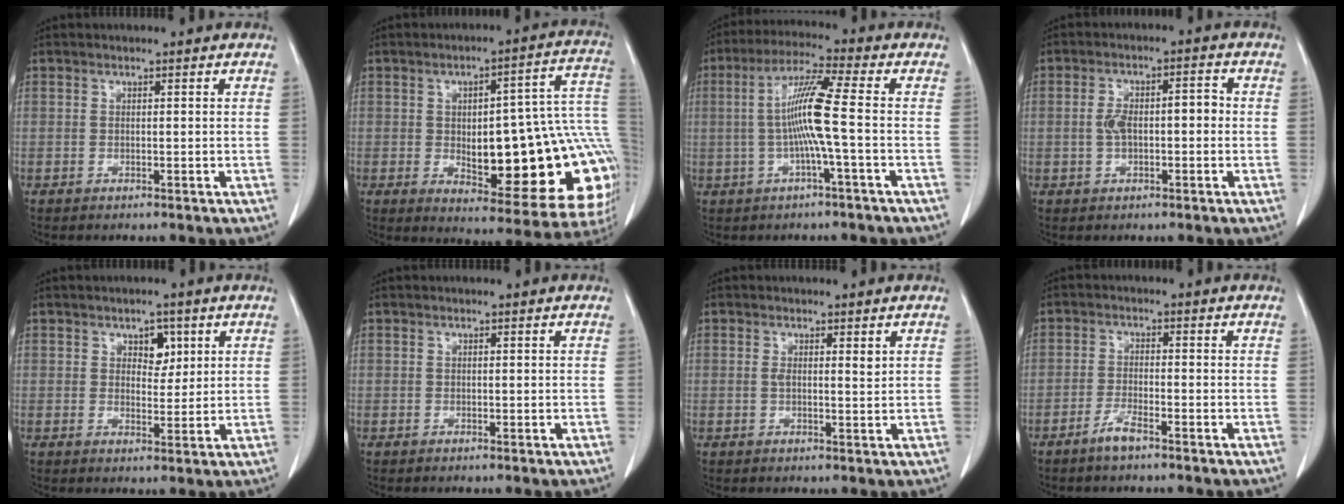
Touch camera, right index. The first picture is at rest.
{"total": 24.2, "force": [-3.0, 7.1, 22.9], "torque": [-0.209, 0.031, -0.015]}
{"total": 8.6, "force": [-0.7, -1.0, 8.6], "torque": [-0.168, 0.012, -0.014]}
{"total": 5.7, "force": [-0.4, 2.4, 5.1], "torque": [-0.102, 0.029, -0.007]}
{"total": 3.4, "force": [1.6, 2.1, 2.1], "torque": [-0.023, 0.002, 0.024]}
{"total": 0.0}
{"total": 1.9, "force": [0.7, 0.5, 1.7], "torque": [-0.031, -0.002, 0.012]}
{"total": 3.1, "force": [-2.3, 0.4, 2.1], "torque": [-0.046, 0.000, -0.042]}